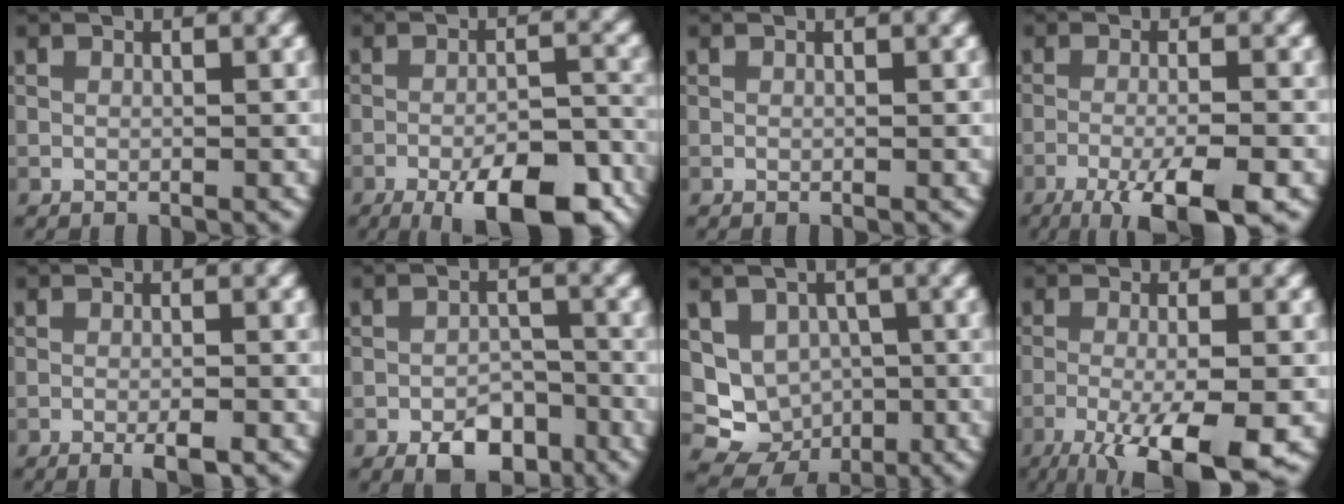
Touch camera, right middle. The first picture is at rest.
{"total": 11.0, "force": [-6.9, 3.5, 7.8], "torque": [-0.118, -0.011, -0.097]}
{"total": 0.0}
{"total": 7.5, "force": [-4.4, 1.6, 5.9], "torque": [-0.091, -0.005, -0.075]}
{"total": 2.3, "force": [-1.3, 0.3, 1.9], "torque": [-0.030, -0.002, -0.022]}
{"total": 4.6, "force": [-2.9, 2.5, 2.5], "torque": [-0.029, -0.003, -0.047]}
{"total": 5.2, "force": [-0.5, 4.7, 2.3], "torque": [-0.030, -0.018, -0.006]}
{"total": 9.8, "force": [-5.0, 2.5, 8.1], "torque": [-0.134, -0.014, -0.083]}